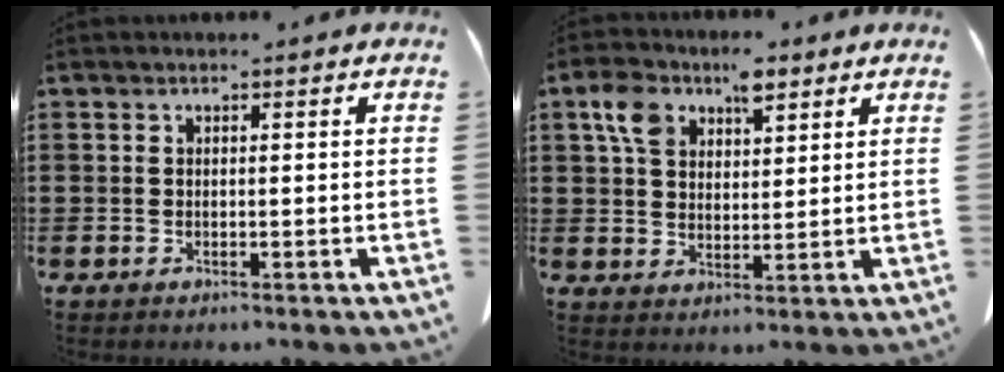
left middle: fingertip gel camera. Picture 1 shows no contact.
{"total": 7.0, "force": [4.2, 4.1, 3.9], "torque": [-0.086, 0.012, 0.076]}